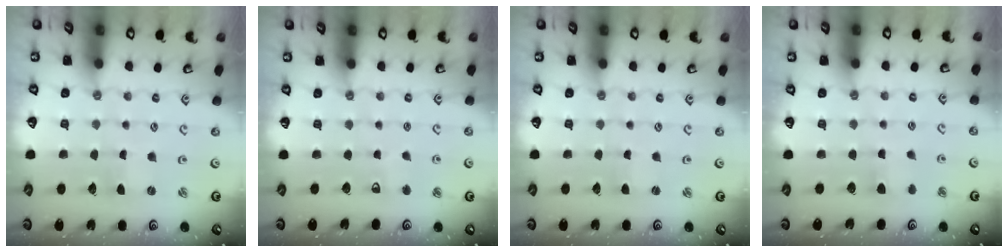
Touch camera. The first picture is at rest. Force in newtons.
{"total": 4.9, "press": 4.8, "slide": 0.9}
{"total": 1.8, "press": 1.7, "slide": 0.3}
{"total": 4.4, "press": 4.4, "slide": 0.6}